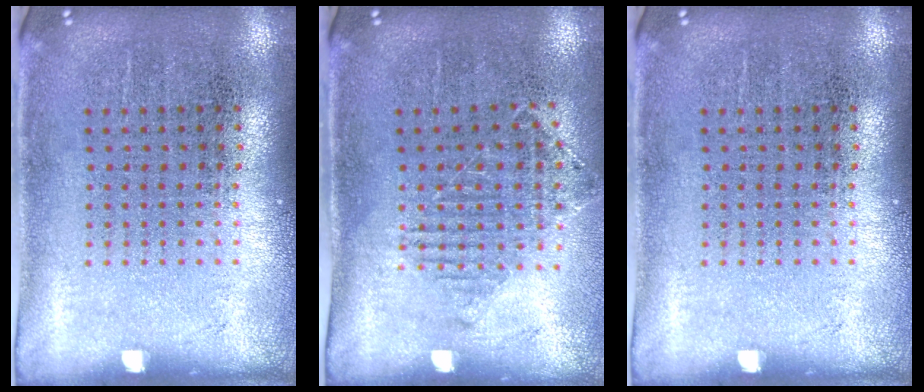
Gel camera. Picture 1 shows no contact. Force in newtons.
{"total": 1.2, "press": 1.1, "slide": 0.4}
{"total": 0.0}